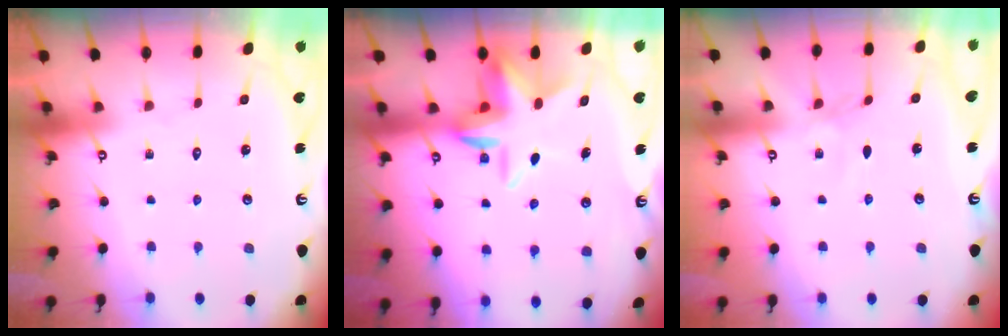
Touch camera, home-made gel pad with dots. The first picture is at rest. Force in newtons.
{"total": 7.8, "press": 7.6, "slide": 1.7}
{"total": 1.6, "press": 1.6, "slide": 0.3}